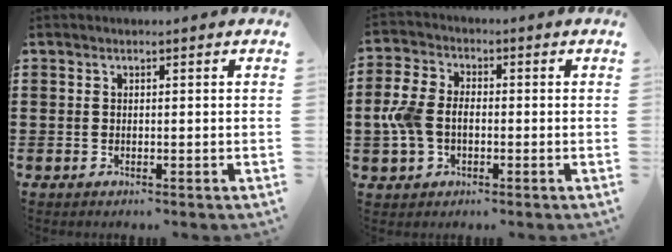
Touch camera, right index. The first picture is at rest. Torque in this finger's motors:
{"motor_torque": [0.27, 0.12, 0.21, 0.17]}